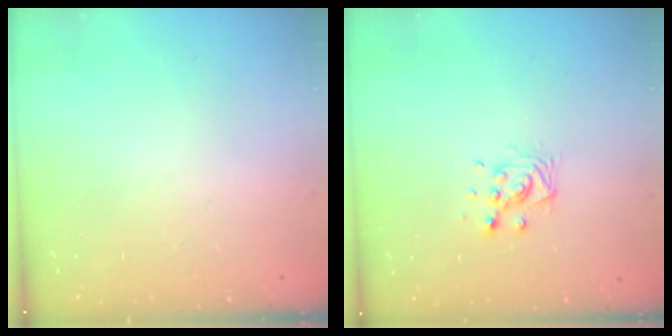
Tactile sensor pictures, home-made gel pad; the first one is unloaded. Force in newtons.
{"total": 7.8, "press": 7.8, "slide": 0.3}